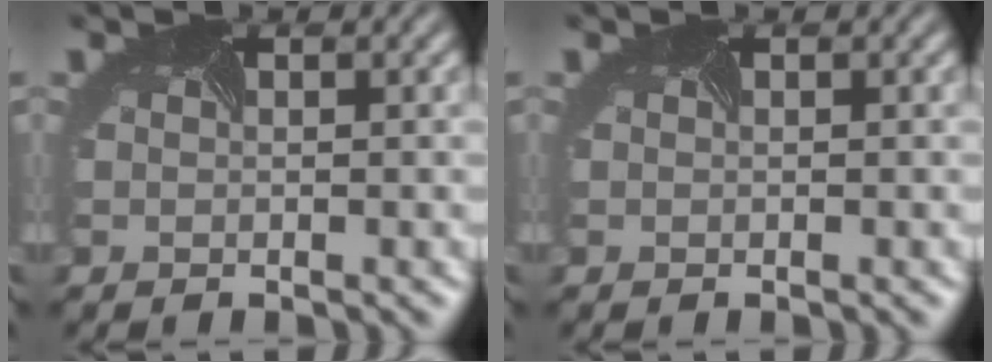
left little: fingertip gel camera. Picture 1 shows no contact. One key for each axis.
{"total": 0.0}